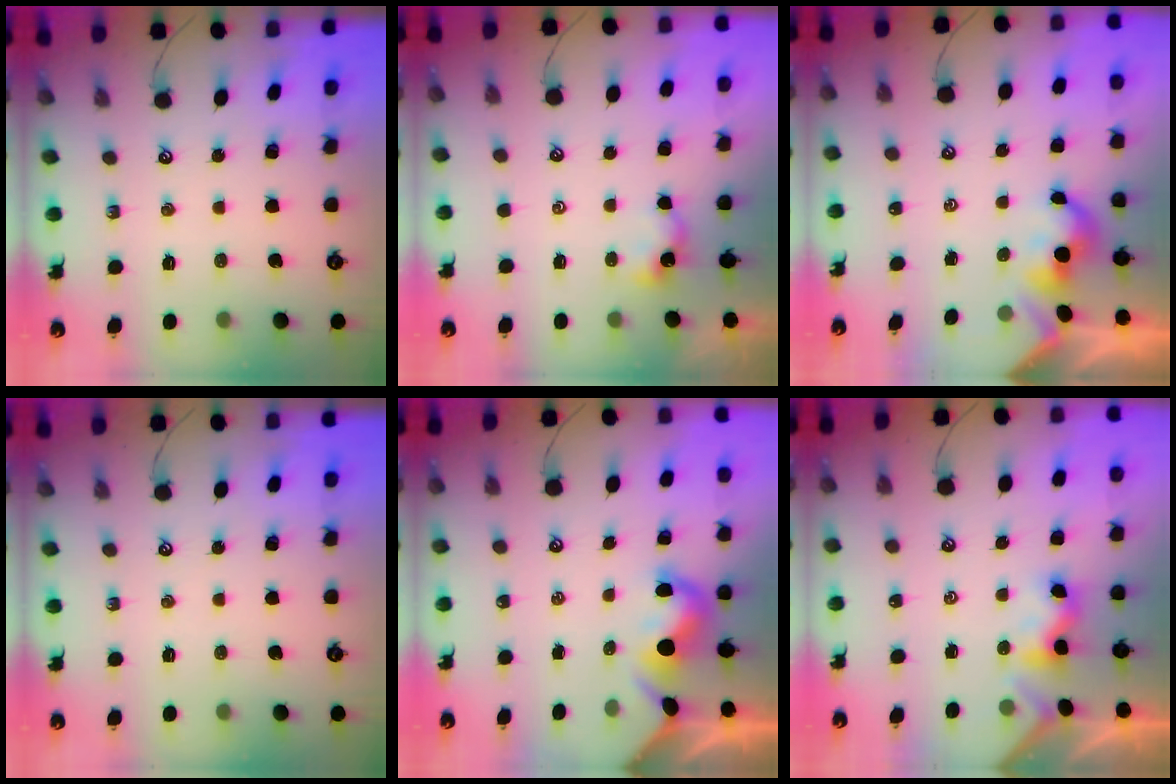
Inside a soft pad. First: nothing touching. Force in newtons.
{"total": 3.0, "press": 3.0, "slide": 0.1}
{"total": 2.1, "press": 2.0, "slide": 0.3}
{"total": 0.0}
{"total": 2.9, "press": 2.9, "slide": 0.4}
{"total": 2.1, "press": 2.1, "slide": 0.3}